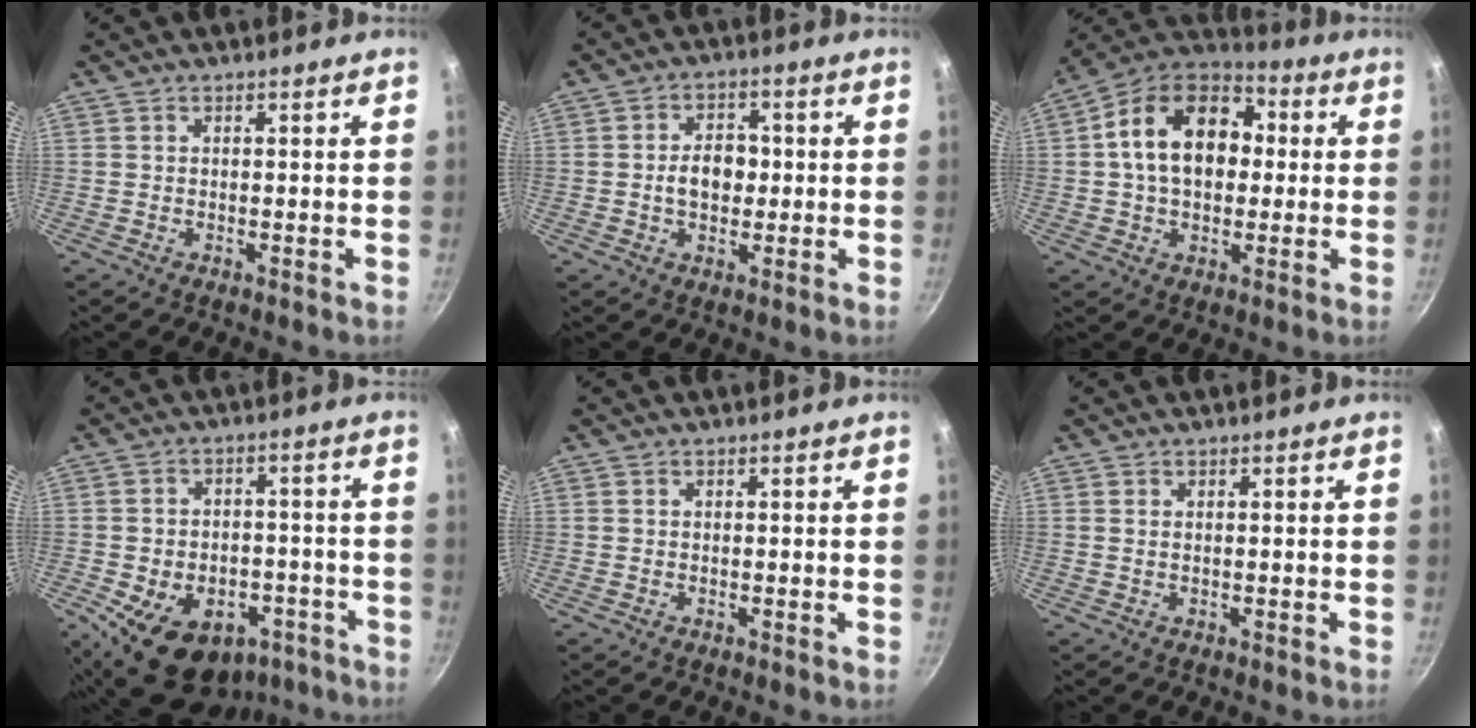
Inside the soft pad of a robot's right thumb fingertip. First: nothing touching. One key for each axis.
{"total": 4.6, "fx": -0.3, "fy": 3.3, "fz": 3.2, "tx": -0.026, "ty": 0.011, "tz": -0.006}
{"total": 18.1, "fx": 2.0, "fy": 12.5, "fz": 12.9, "tx": -0.184, "ty": 0.035, "tz": 0.013}
{"total": 17.2, "fx": -9.3, "fy": 11.4, "fz": 8.9, "tx": -0.102, "ty": 0.043, "tz": -0.117}
{"total": 0.0}
{"total": 0.6, "fx": 0.2, "fy": 0.3, "fz": 0.5, "tx": -0.010, "ty": 0.000, "tz": 0.002}